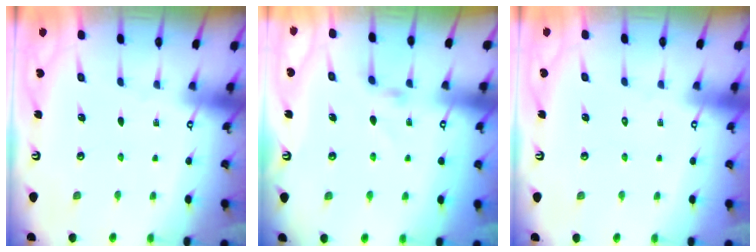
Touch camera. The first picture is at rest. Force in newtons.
{"total": 3.3, "press": 3.3, "slide": 0.5}
{"total": 1.7, "press": 1.6, "slide": 0.1}